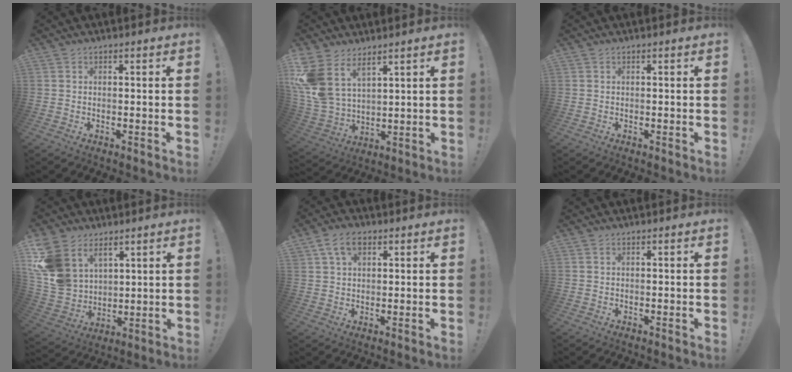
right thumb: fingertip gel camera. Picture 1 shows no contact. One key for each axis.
{"total": 11.7, "fx": 6.9, "fy": 7.2, "fz": 6.1, "tx": -0.146, "ty": -0.049, "tz": 0.136}
{"total": 0.0}
{"total": 13.2, "fx": 6.8, "fy": 9.7, "fz": 5.8, "tx": -0.139, "ty": -0.048, "tz": 0.136}
{"total": 6.8, "fx": 3.2, "fy": 4.3, "fz": 4.2, "tx": -0.076, "ty": 0.004, "tz": 0.063}
{"total": 0.0}